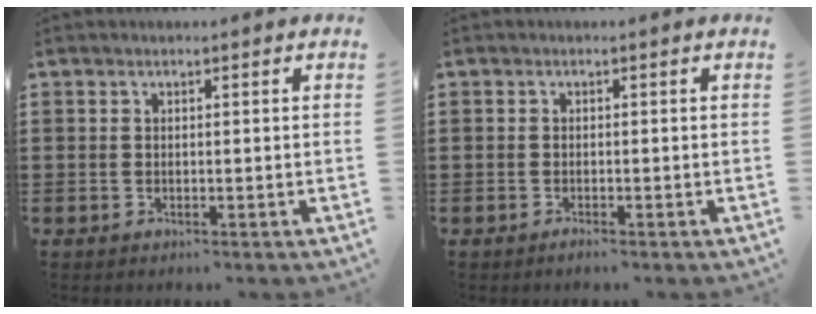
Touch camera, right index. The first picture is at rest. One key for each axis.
{"total": 0.7, "fx": -0.7, "fy": 0.0, "fz": 0.2, "tx": -0.005, "ty": -0.004, "tz": -0.012}